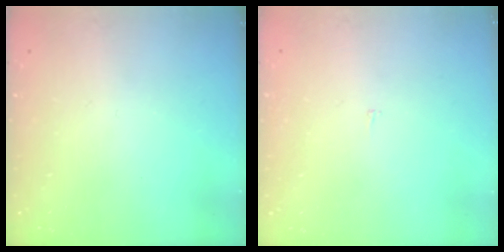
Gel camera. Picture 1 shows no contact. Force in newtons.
{"total": 2.3, "press": 2.3, "slide": 0.2}